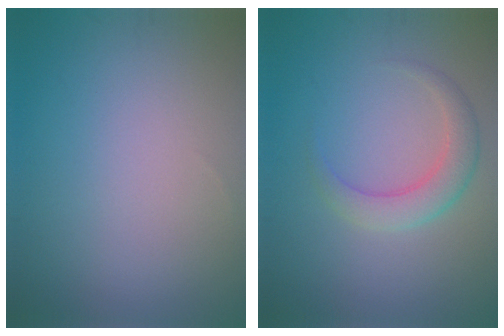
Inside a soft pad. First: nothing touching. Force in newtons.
{"total": 2.8, "press": 2.8, "slide": 0.2}